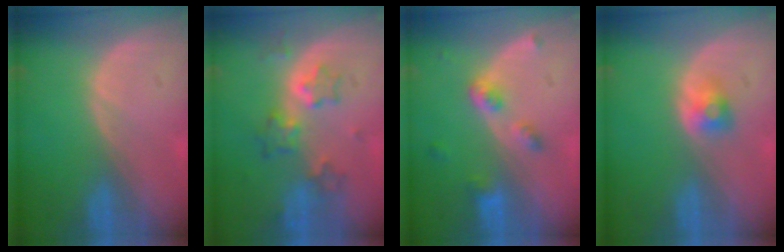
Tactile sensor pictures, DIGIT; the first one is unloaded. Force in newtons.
{"total": 5.8, "press": 5.7, "slide": 1.2}
{"total": 4.4, "press": 4.0, "slide": 1.7}
{"total": 2.7, "press": 2.4, "slide": 1.1}